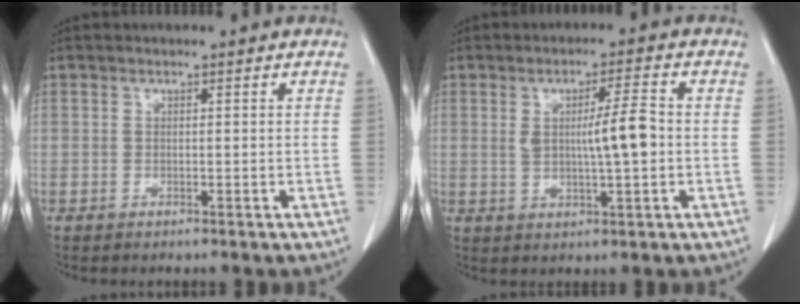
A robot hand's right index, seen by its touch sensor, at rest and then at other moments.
{"total": 6.3, "force": [0.2, 0.6, 6.3], "torque": [-0.105, 0.004, 0.005]}